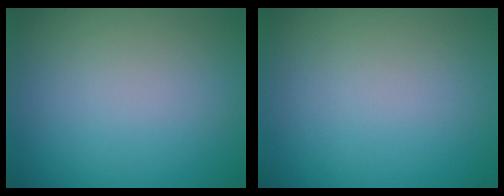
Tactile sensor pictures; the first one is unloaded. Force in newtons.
{"total": 0.0}